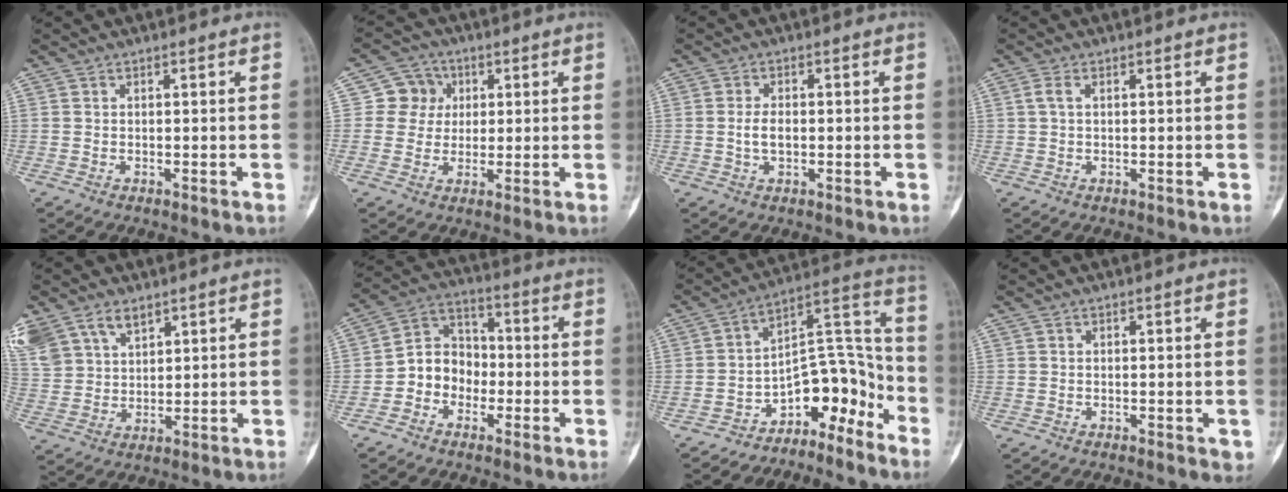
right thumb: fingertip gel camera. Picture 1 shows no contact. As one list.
[{"total": 6.4, "force": [1.3, 6.1, 1.4], "torque": [0.015, 0.008, 0.014]}, {"total": 3.2, "force": [-0.4, 1.9, 2.6], "torque": [-0.050, 0.007, -0.009]}, {"total": 1.6, "force": [0.4, 0.8, 1.3], "torque": [-0.038, 0.010, 0.011]}, {"total": 16.0, "force": [9.0, 10.8, 7.7], "torque": [-0.189, 0.014, 0.188]}, {"total": 8.8, "force": [-2.6, 7.5, 3.9], "torque": [-0.033, 0.041, -0.061]}, {"total": 11.9, "force": [-8.3, 6.8, 5.2], "torque": [-0.029, 0.138, -0.135]}, {"total": 1.6, "force": [-0.2, 0.9, 1.3], "torque": [-0.007, -0.001, -0.003]}]